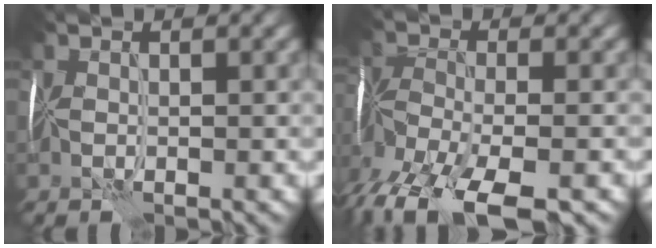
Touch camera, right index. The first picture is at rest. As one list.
[{"total": 9.5, "force": [-6.9, 3.6, 5.4], "torque": [-0.124, -0.019, -0.124]}]